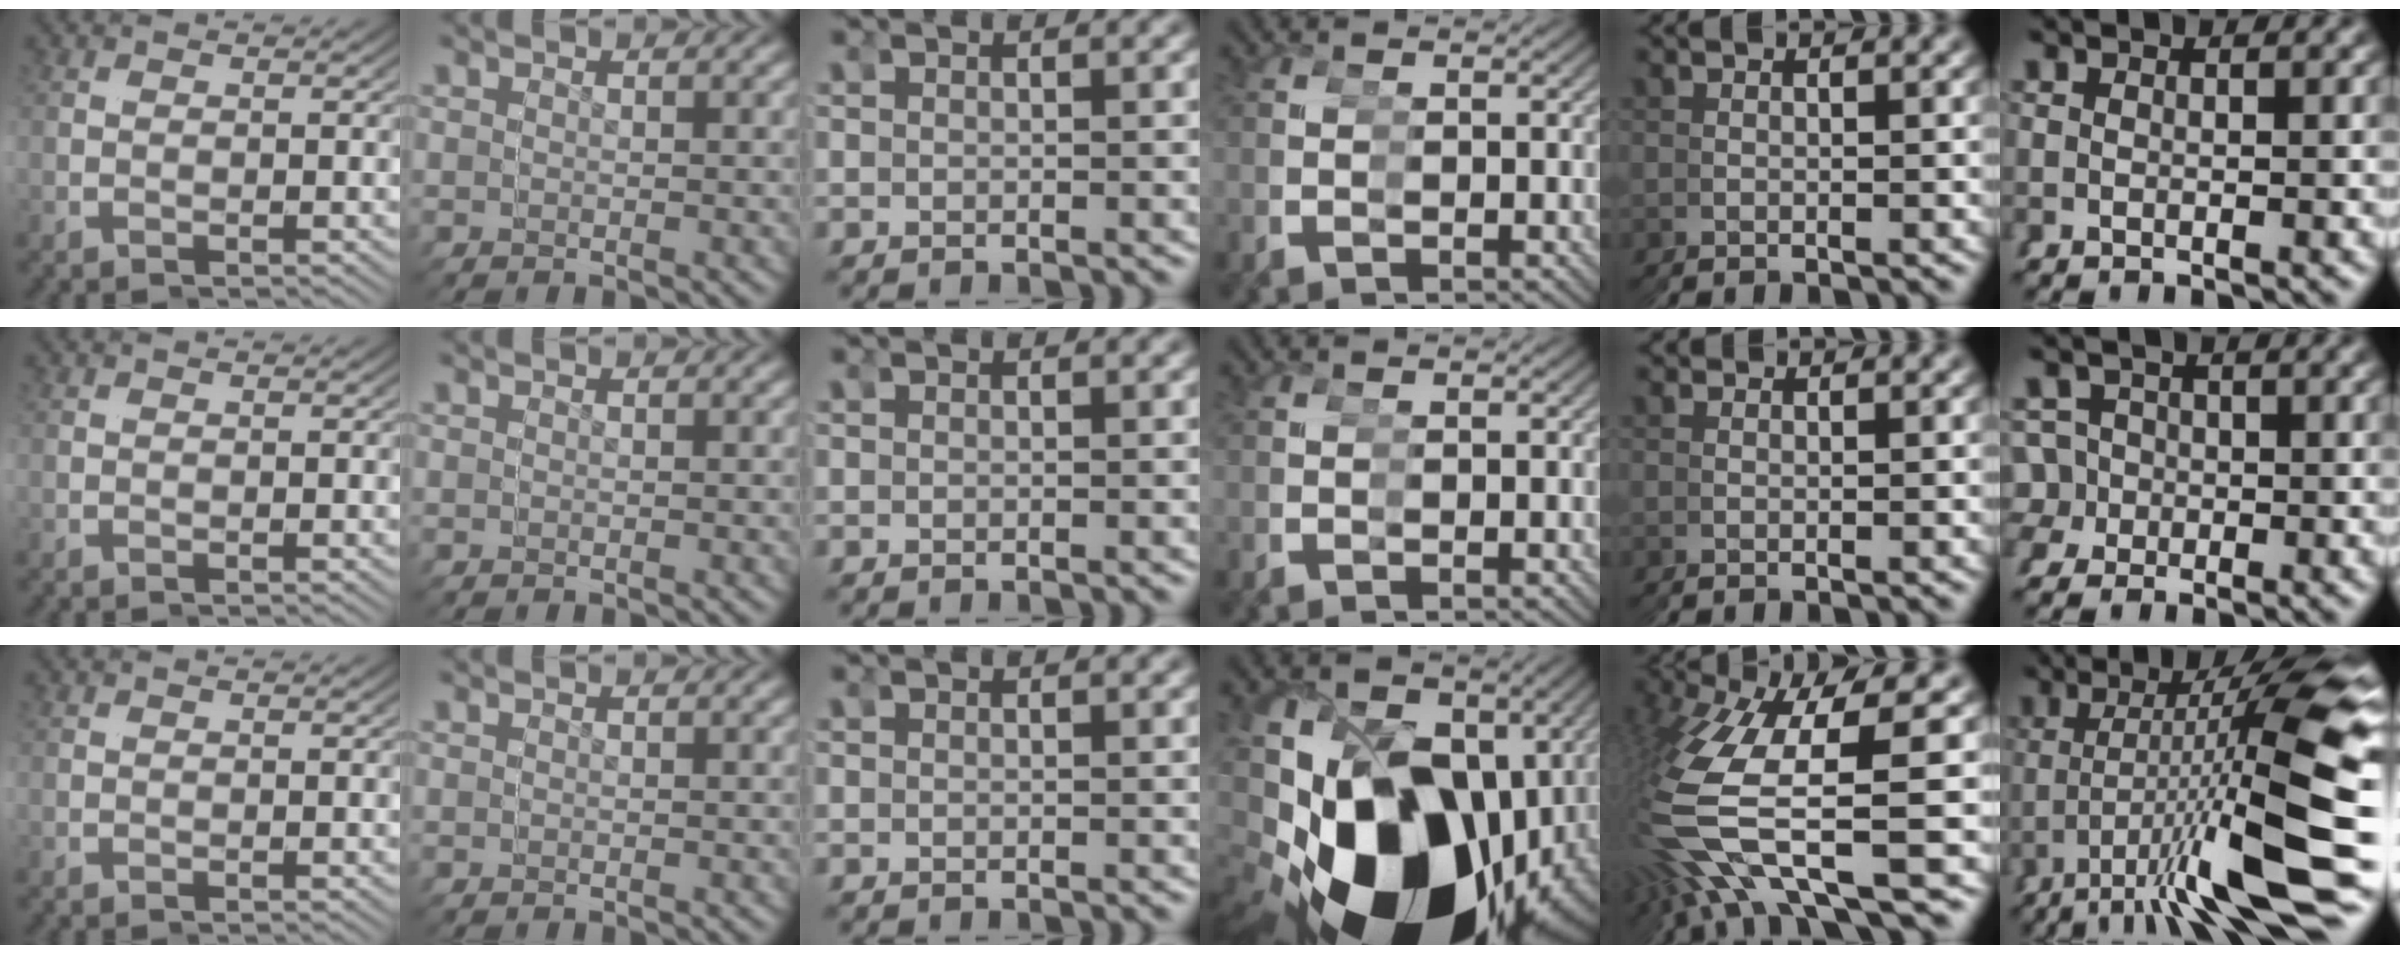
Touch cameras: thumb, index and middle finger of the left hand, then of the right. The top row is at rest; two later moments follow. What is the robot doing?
{"motion": "grasp_and_lifting", "object": "scissors"}